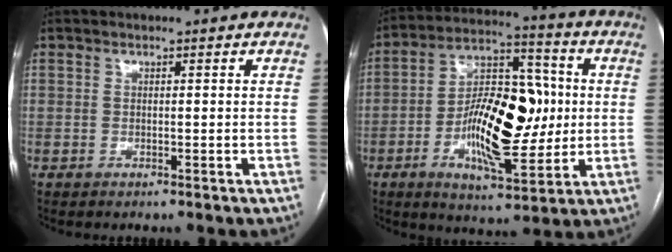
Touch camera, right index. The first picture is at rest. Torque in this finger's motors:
{"motor_torque": [1.71, 0.37, 0.37, 0.13]}